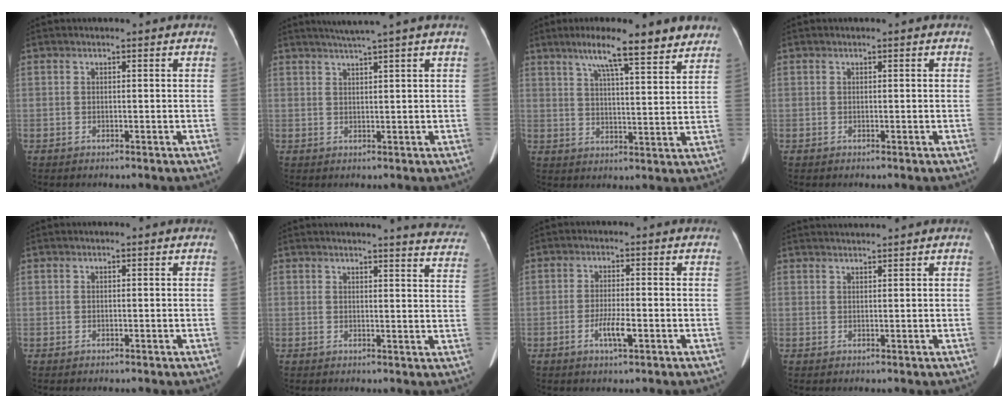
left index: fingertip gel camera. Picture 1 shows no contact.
{"total": 4.2, "force": [3.3, -1.4, 2.2], "torque": [-0.035, 0.008, 0.059]}
{"total": 13.1, "force": [10.0, 1.2, 8.5], "torque": [-0.119, 0.018, 0.137]}
{"total": 0.0}
{"total": 0.0}
{"total": 12.4, "force": [12.2, 0.3, 2.5], "torque": [-0.008, -0.081, 0.102]}
{"total": 3.8, "force": [-1.5, 0.7, 3.4], "torque": [-0.070, -0.002, -0.025]}
{"total": 2.4, "force": [2.3, -0.8, 0.3], "torque": [-0.003, 0.017, 0.047]}